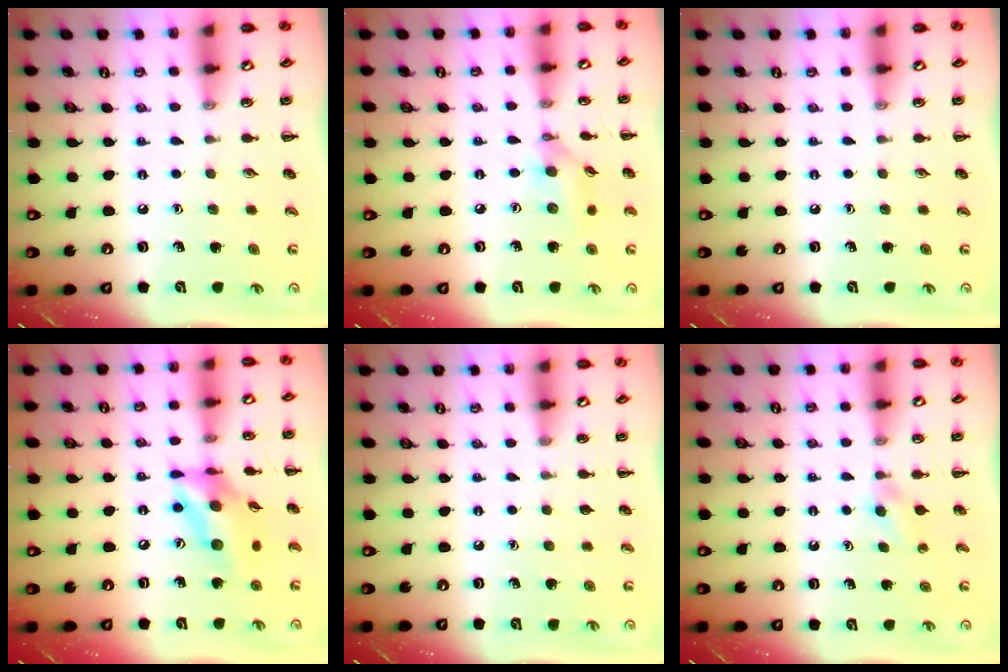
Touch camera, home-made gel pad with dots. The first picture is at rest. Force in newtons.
{"total": 9.3, "press": 9.3, "slide": 1.2}
{"total": 0.0}
{"total": 13.9, "press": 13.4, "slide": 3.5}
{"total": 0.0}
{"total": 2.0, "press": 1.8, "slide": 0.9}